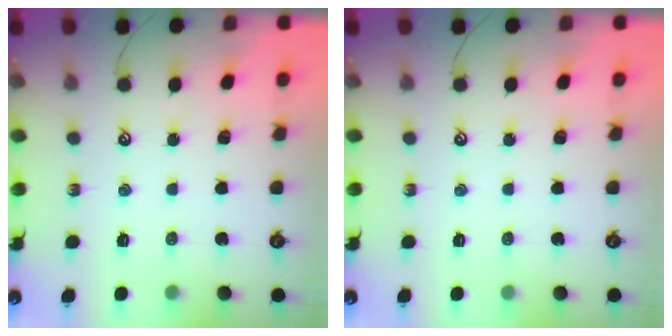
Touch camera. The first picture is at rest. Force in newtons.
{"total": 0.0}